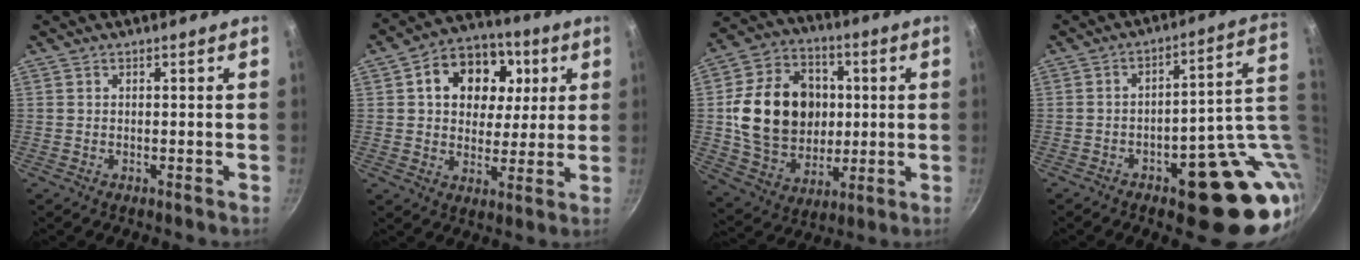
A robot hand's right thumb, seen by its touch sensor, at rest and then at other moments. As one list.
[{"total": 15.5, "force": [4.4, 12.0, 8.8], "torque": [-0.109, 0.004, 0.058]}, {"total": 20.9, "force": [1.6, 16.7, 12.5], "torque": [-0.183, 0.015, 0.036]}, {"total": 20.3, "force": [-3.1, 9.3, 17.8], "torque": [-0.150, 0.019, -0.023]}]